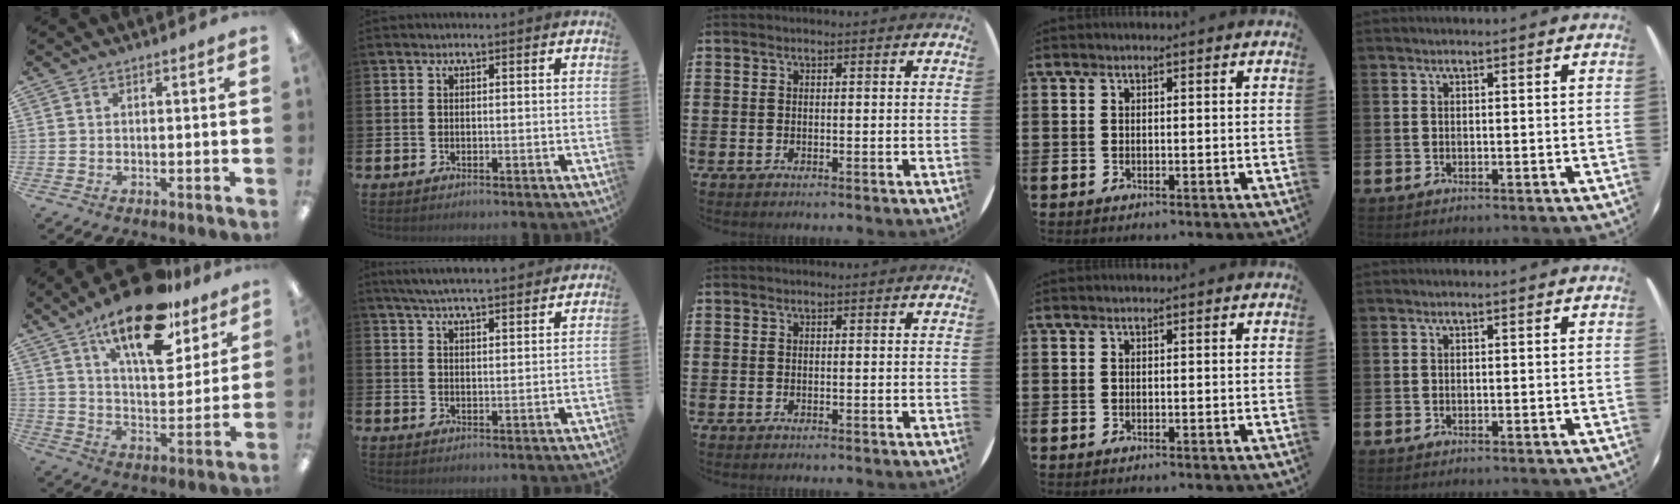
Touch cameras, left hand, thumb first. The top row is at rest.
{"thumb": {"total": 19.8, "force": [13.8, 7.5, 12.1], "torque": [-0.197, -0.076, 0.230]}, "index": {"total": 5.5, "force": [5.3, 0.2, 1.4], "torque": [-0.045, -0.021, 0.098]}}